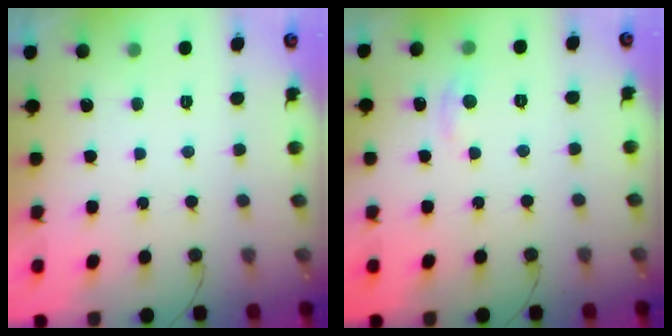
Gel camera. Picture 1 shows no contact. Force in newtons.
{"total": 2.8, "press": 2.8, "slide": 0.4}